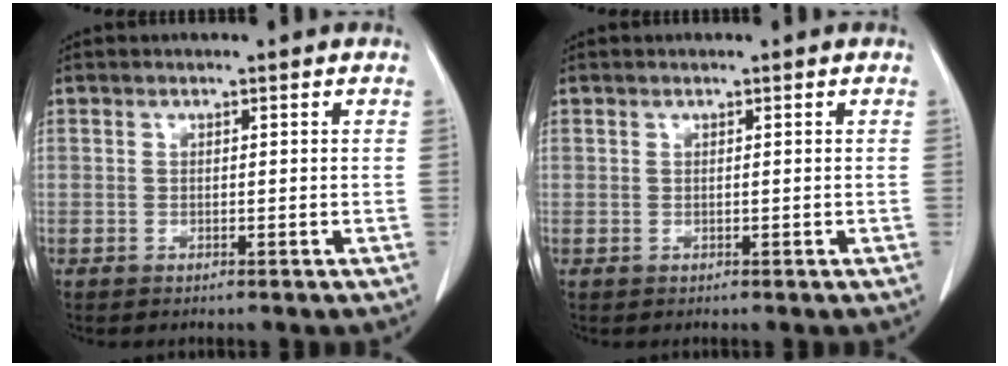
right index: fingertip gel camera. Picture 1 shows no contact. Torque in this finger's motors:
{"motor_torque": [0.00, 0.00, 0.01, -0.01]}